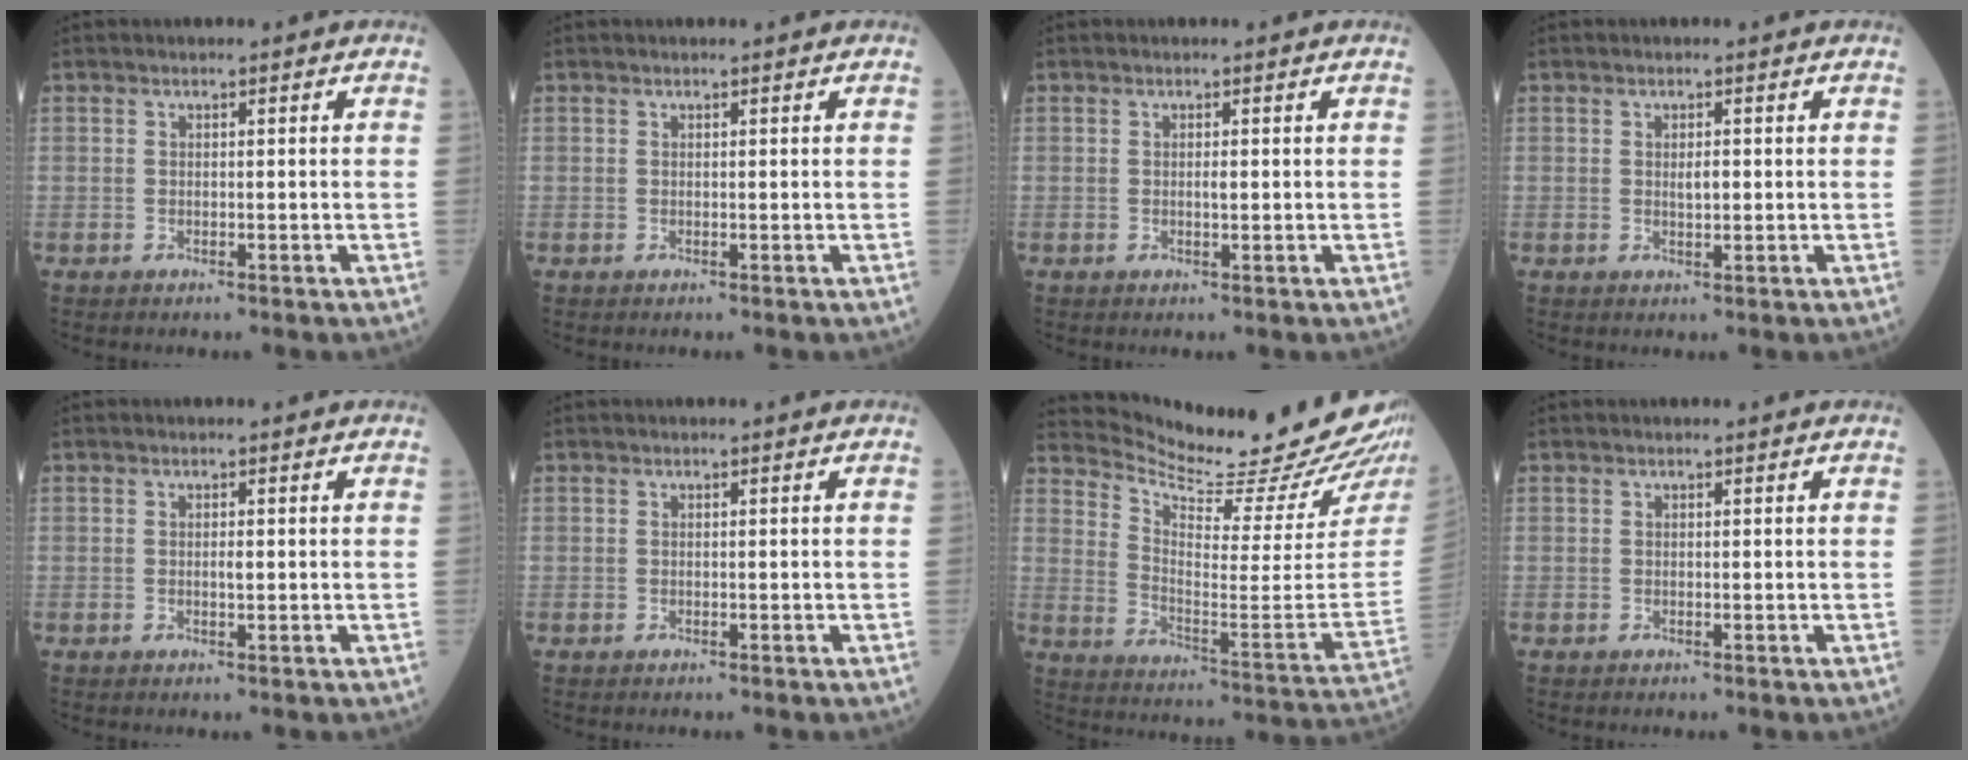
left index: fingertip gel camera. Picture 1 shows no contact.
{"total": 0.0}
{"total": 0.7, "force": [0.1, 0.2, 0.7], "torque": [-0.015, -0.002, 0.001]}
{"total": 1.5, "force": [0.2, 0.5, 1.4], "torque": [-0.025, 0.000, 0.006]}
{"total": 0.8, "force": [0.1, 0.2, 0.8], "torque": [-0.016, -0.002, 0.002]}
{"total": 0.0}
{"total": 22.9, "force": [21.2, 0.1, 8.9], "torque": [-0.156, -0.113, 0.292]}
{"total": 0.0}